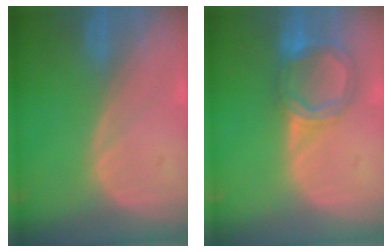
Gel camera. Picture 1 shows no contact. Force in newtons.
{"total": 6.3, "press": 5.8, "slide": 2.4}